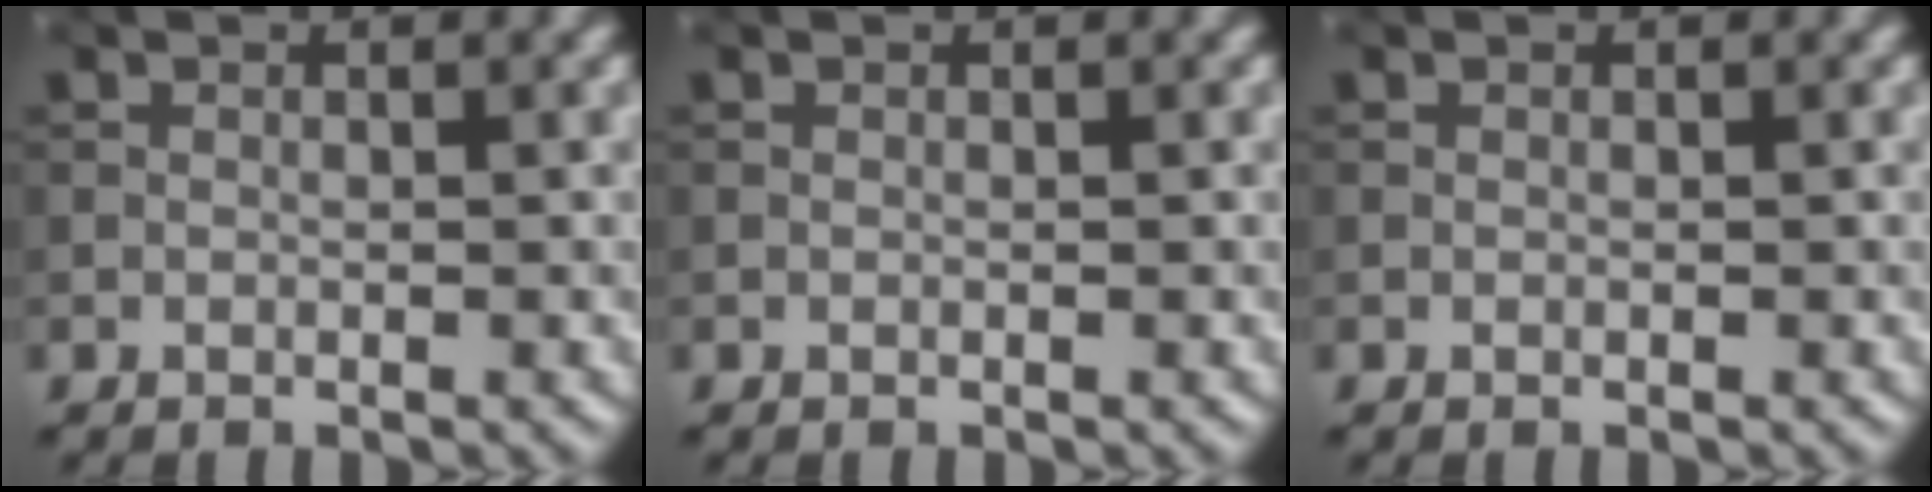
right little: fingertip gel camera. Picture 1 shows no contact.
{"total": 0.0}
{"total": 0.0}